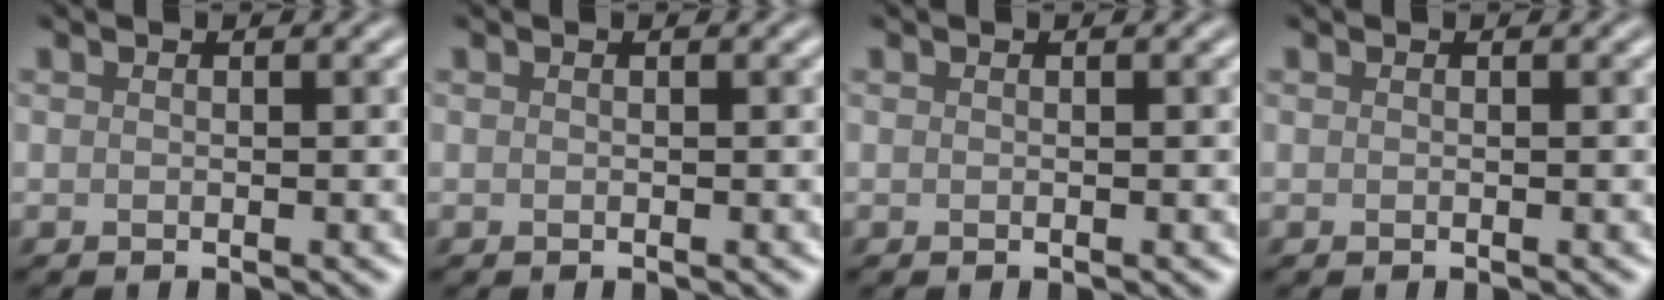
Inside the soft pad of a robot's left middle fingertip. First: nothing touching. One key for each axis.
{"total": 0.0}
{"total": 0.0}
{"total": 0.0}